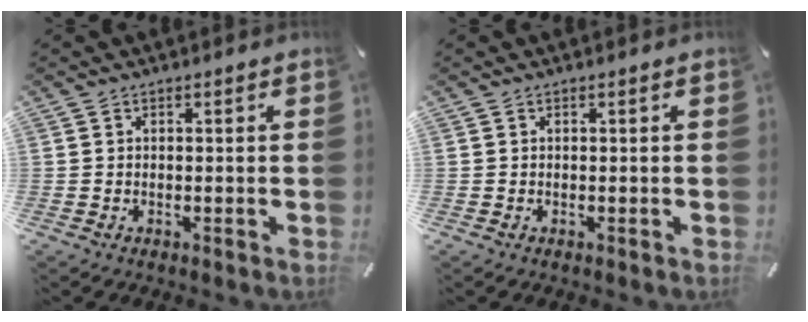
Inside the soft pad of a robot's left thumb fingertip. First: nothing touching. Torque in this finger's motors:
{"motor_torque": [-0.05, -0.23, 0.06, -0.03, -0.02]}